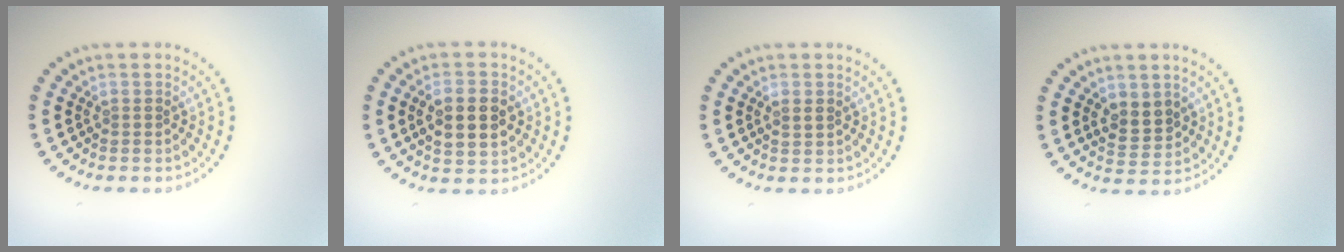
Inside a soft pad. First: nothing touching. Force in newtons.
{"total": 4.1, "press": 4.1, "slide": 0.3}
{"total": 0.6, "press": 0.6, "slide": 0.2}
{"total": 2.6, "press": 2.5, "slide": 0.8}